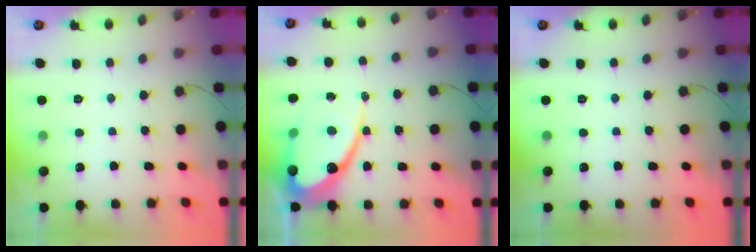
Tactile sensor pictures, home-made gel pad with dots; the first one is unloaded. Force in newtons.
{"total": 17.3, "press": 17.3, "slide": 1.7}
{"total": 0.0}